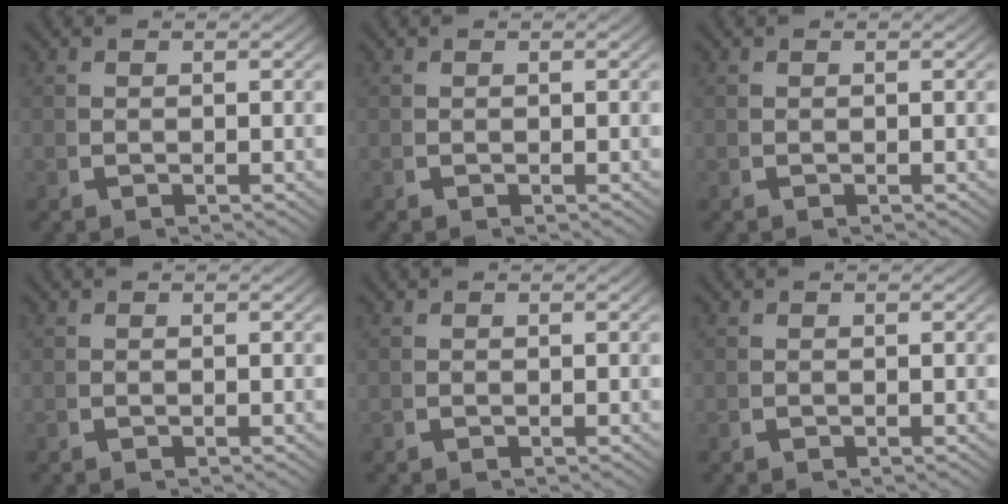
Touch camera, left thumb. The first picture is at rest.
{"total": 0.0}
{"total": 0.0}
{"total": 0.0}
{"total": 0.0}
{"total": 0.0}